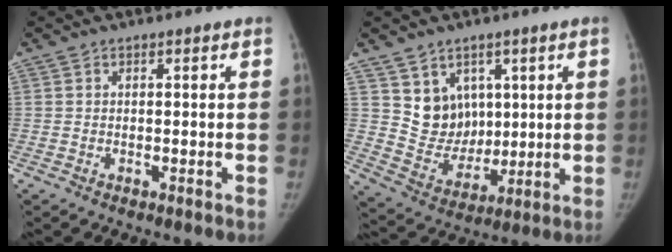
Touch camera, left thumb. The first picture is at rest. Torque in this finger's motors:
{"motor_torque": [0.80, 0.80, 0.00, -0.01, 0.00]}